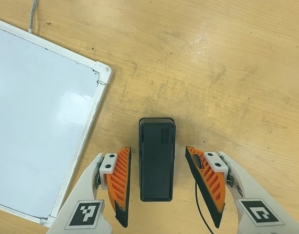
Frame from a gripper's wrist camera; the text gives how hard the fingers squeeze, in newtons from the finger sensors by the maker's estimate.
{"total": 0.0}